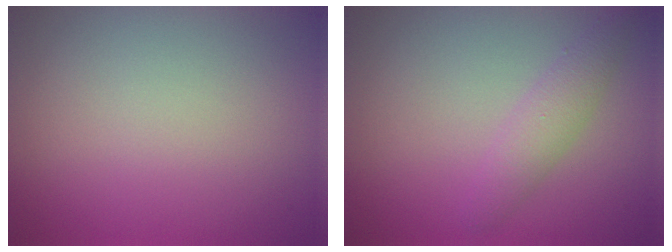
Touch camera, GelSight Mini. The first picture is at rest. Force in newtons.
{"total": 2.2, "press": 2.2, "slide": 0.1}